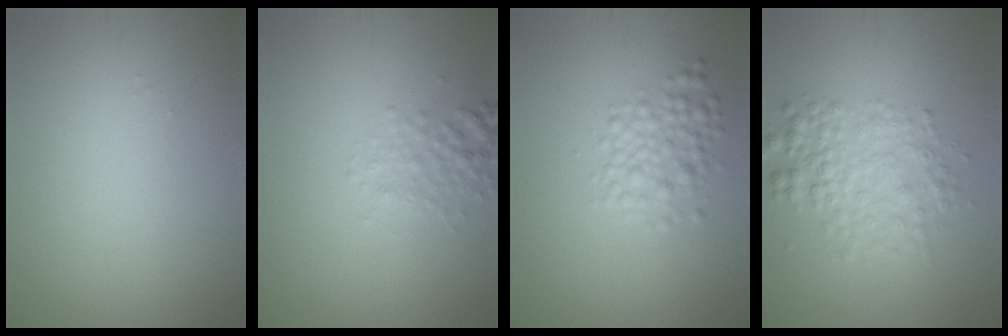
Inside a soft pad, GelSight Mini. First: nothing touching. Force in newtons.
{"total": 1.7, "press": 1.7, "slide": 0.1}
{"total": 2.8, "press": 2.8, "slide": 0.1}
{"total": 3.9, "press": 3.9, "slide": 0.0}